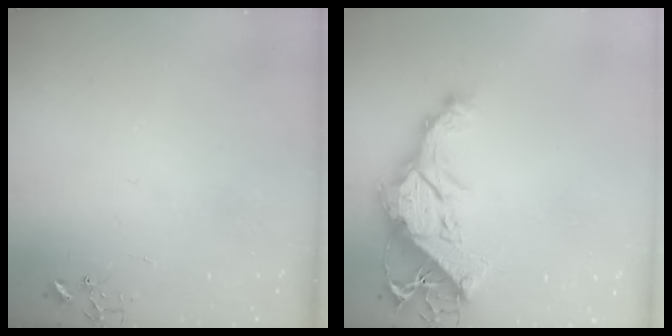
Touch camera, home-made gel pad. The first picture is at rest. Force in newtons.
{"total": 15.6, "press": 15.4, "slide": 2.1}